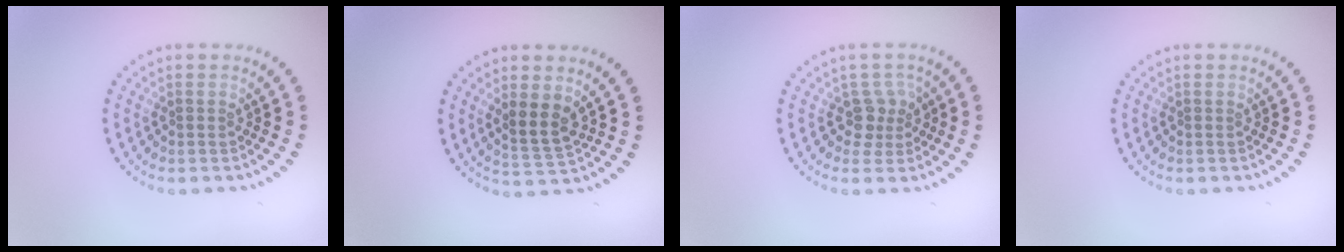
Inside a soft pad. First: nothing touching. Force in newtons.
{"total": 2.9, "press": 2.6, "slide": 1.3}
{"total": 2.2, "press": 1.8, "slide": 1.3}
{"total": 0.0}